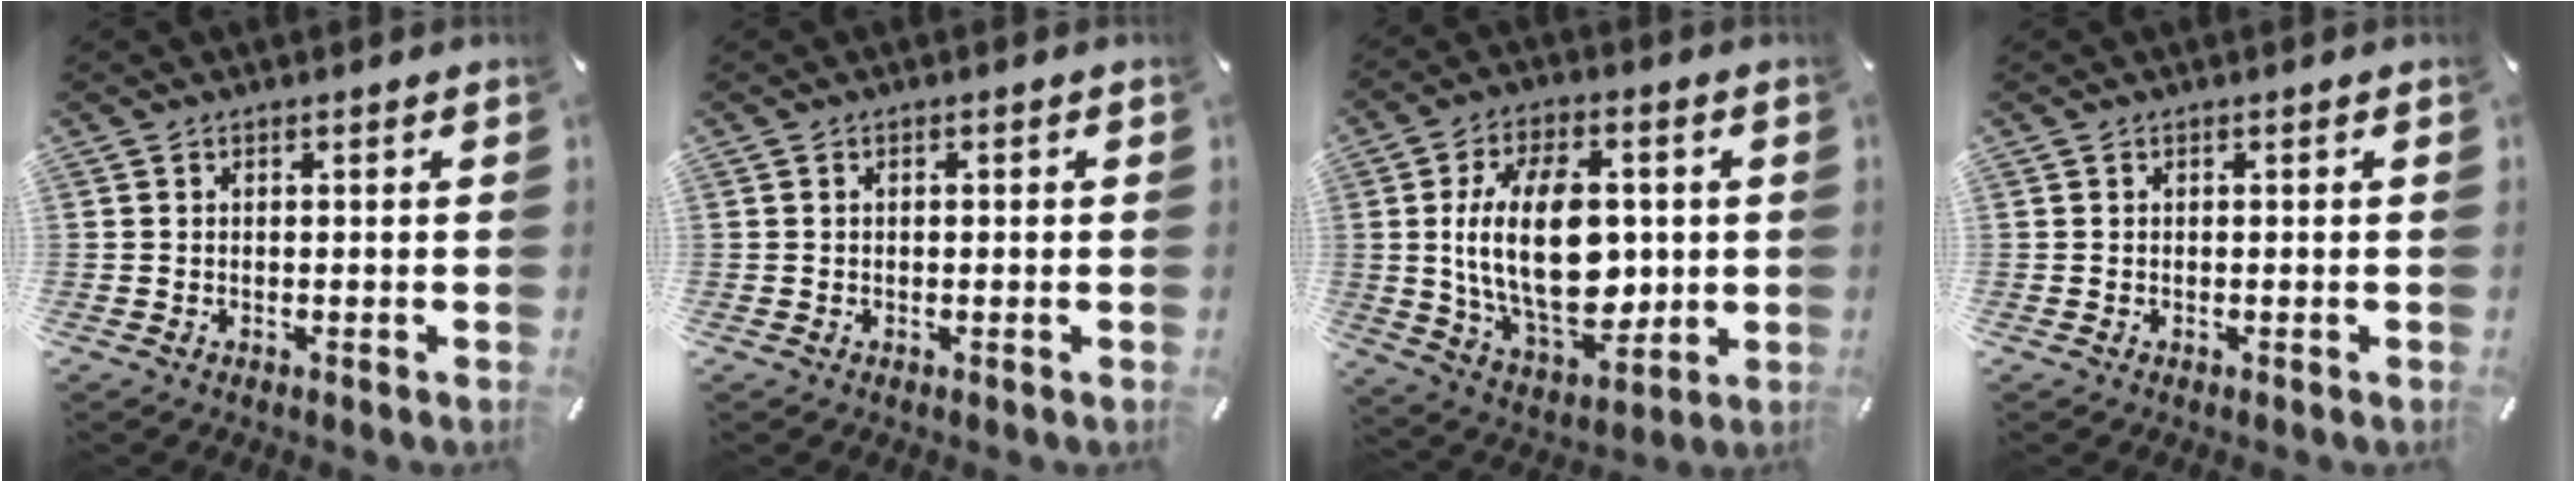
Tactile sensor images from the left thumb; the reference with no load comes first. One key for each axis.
{"total": 0.7, "fx": -0.1, "fy": 0.5, "fz": 0.5, "tx": -0.010, "ty": 0.002, "tz": -0.003}
{"total": 21.3, "fx": 1.3, "fy": 12.7, "fz": 17.1, "tx": -0.339, "ty": -0.010, "tz": 0.019}
{"total": 0.0}